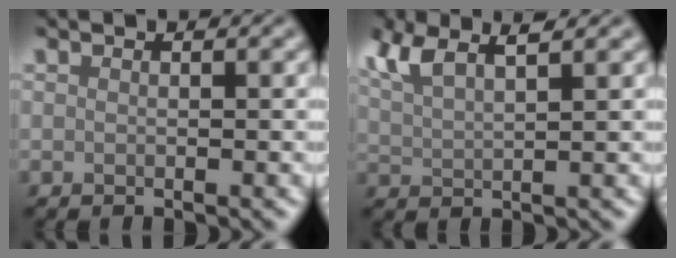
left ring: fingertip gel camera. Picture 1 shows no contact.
{"total": 4.4, "force": [3.0, 1.4, 3.0], "torque": [-0.066, 0.015, 0.056]}